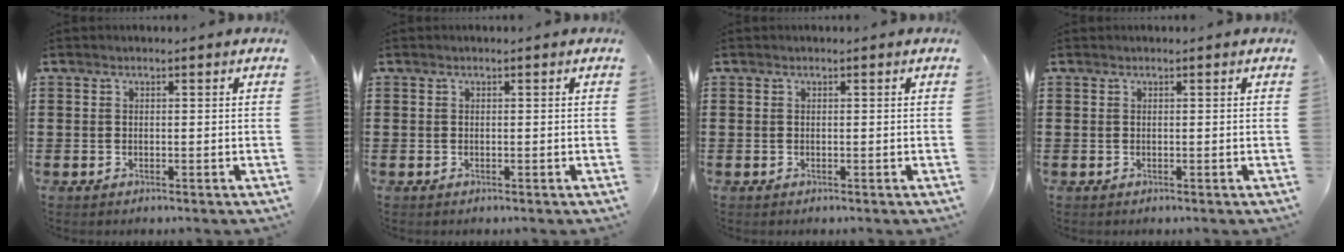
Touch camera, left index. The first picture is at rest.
{"total": 0.0}
{"total": 0.0}
{"total": 0.0}